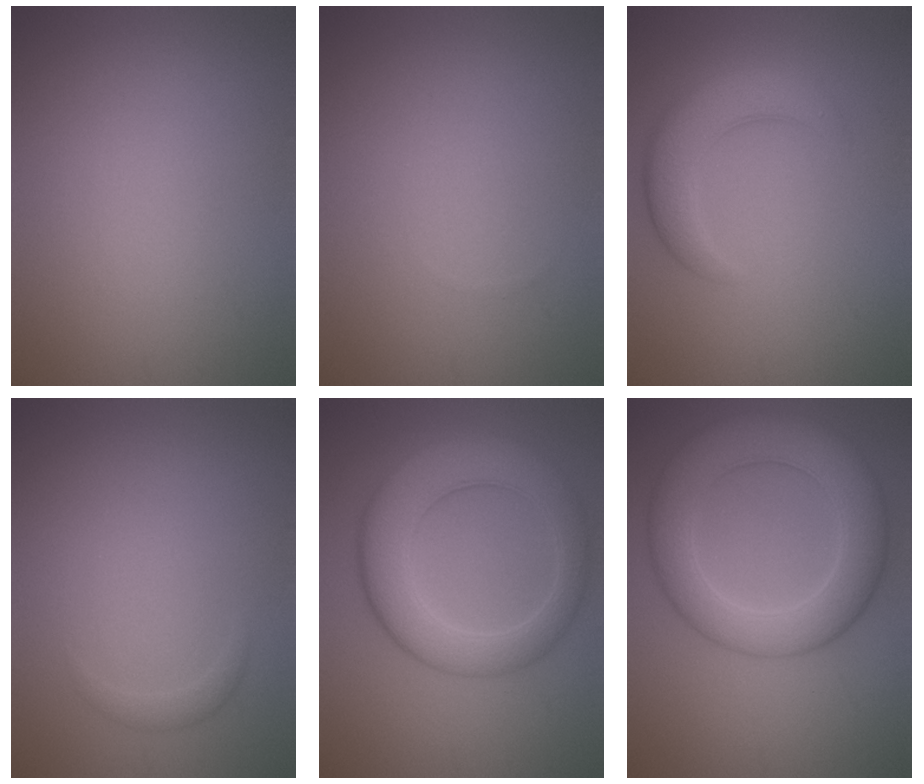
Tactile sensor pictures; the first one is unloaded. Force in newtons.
{"total": 0.0}
{"total": 4.6, "press": 4.5, "slide": 0.5}
{"total": 0.8, "press": 0.8, "slide": 0.0}
{"total": 7.4, "press": 7.4, "slide": 0.1}
{"total": 8.0, "press": 8.0, "slide": 0.3}